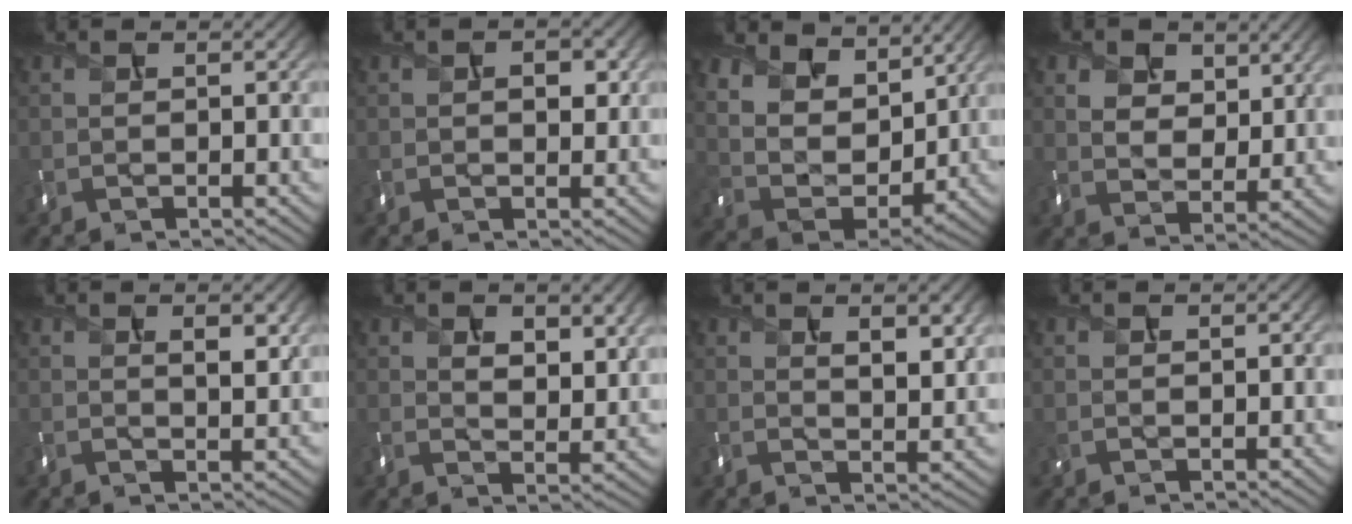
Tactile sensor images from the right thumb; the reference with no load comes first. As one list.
[{"total": 2.4, "force": [0.5, 1.5, 1.8], "torque": [-0.027, -0.004, 0.007]}, {"total": 12.1, "force": [8.2, 7.1, 5.4], "torque": [-0.174, -0.006, 0.164]}, {"total": 6.3, "force": [3.7, 4.0, 3.3], "torque": [-0.081, -0.015, 0.072]}, {"total": 3.3, "force": [1.5, 1.0, 2.7], "torque": [-0.051, -0.003, 0.028]}, {"total": 6.5, "force": [3.0, 3.3, 4.7], "torque": [-0.082, -0.012, 0.054]}, {"total": 5.8, "force": [2.8, 2.3, 4.6], "torque": [-0.075, -0.002, 0.048]}, {"total": 0.6, "force": [0.4, 0.2, 0.3], "torque": [-0.011, -0.002, 0.010]}]